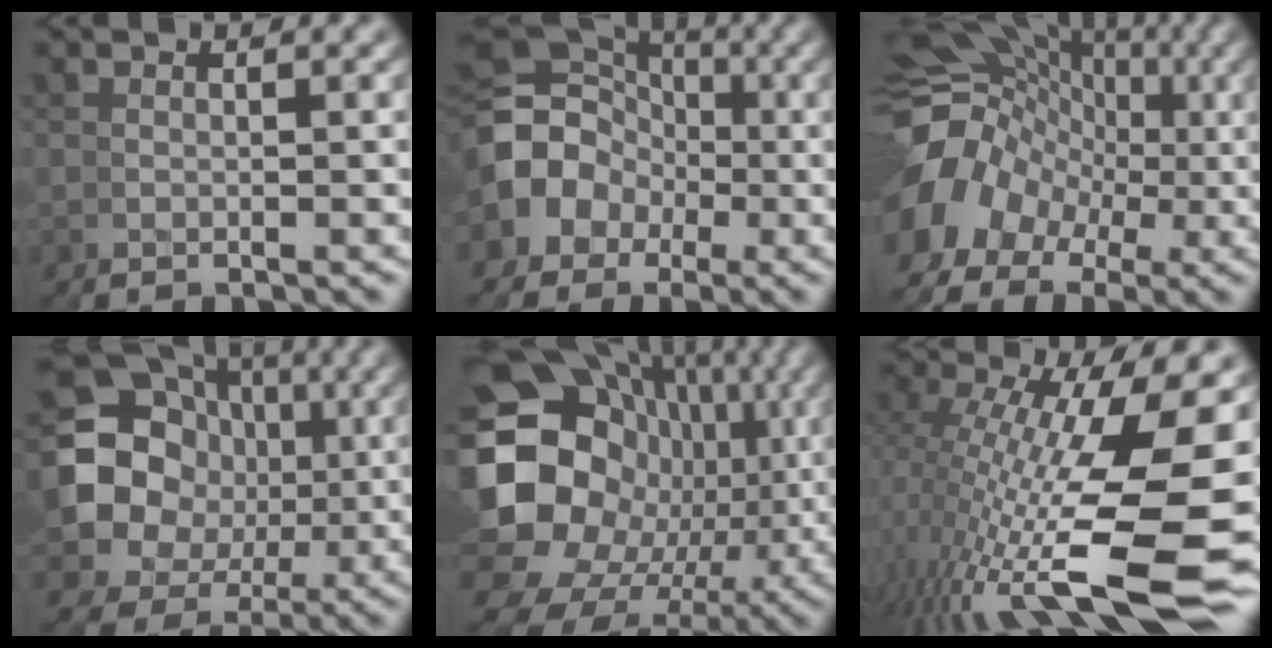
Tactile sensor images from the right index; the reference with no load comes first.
{"total": 13.1, "force": [1.2, 11.9, 5.4], "torque": [-0.112, -0.018, 0.020]}
{"total": 16.9, "force": [2.9, 12.9, 10.5], "torque": [-0.151, 0.015, 0.030]}
{"total": 20.5, "force": [1.3, 17.8, 10.1], "torque": [-0.198, -0.042, 0.023]}
{"total": 25.3, "force": [-0.6, 18.8, 16.9], "torque": [-0.273, -0.040, -0.003]}
{"total": 12.4, "force": [-1.4, 4.8, 11.3], "torque": [-0.193, -0.015, 0.001]}